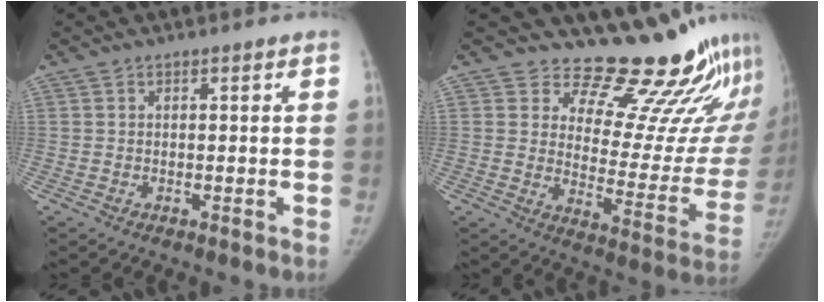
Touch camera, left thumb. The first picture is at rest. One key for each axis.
{"total": 19.4, "fx": 17.7, "fy": 5.8, "fz": 5.5, "tx": -0.010, "ty": -0.169, "tz": 0.222}